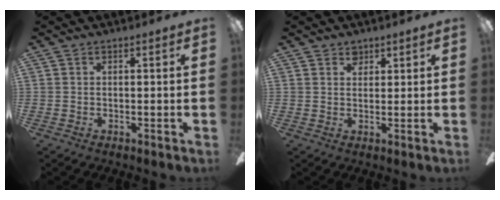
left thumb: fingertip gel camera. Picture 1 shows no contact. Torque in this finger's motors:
{"motor_torque": [0.09, -0.02, 0.19, -0.05, 0.01]}